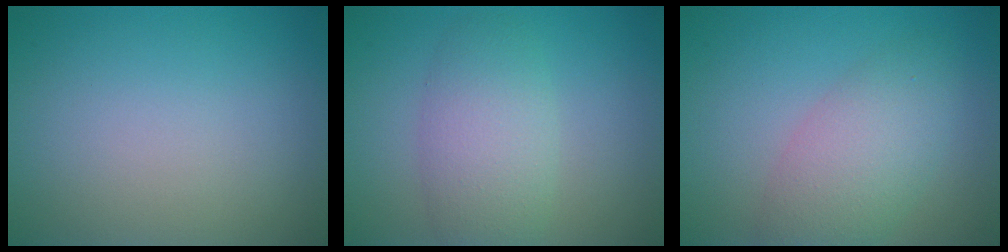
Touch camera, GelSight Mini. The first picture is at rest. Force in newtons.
{"total": 4.2, "press": 4.2, "slide": 0.0}
{"total": 4.8, "press": 4.8, "slide": 0.3}